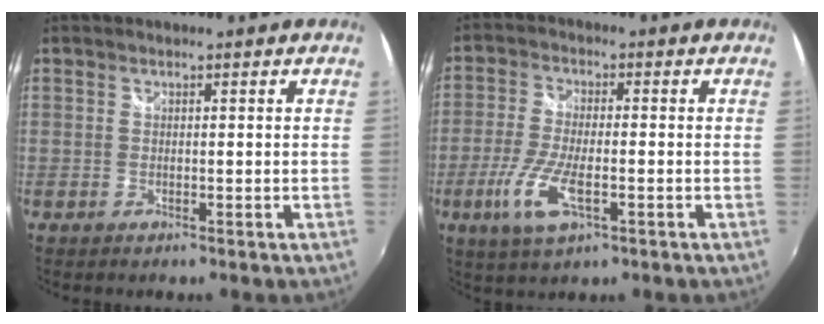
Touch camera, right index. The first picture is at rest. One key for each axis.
{"total": 9.1, "fx": -3.5, "fy": 2.7, "fz": 7.9, "tx": -0.175, "ty": -0.014, "tz": -0.067}